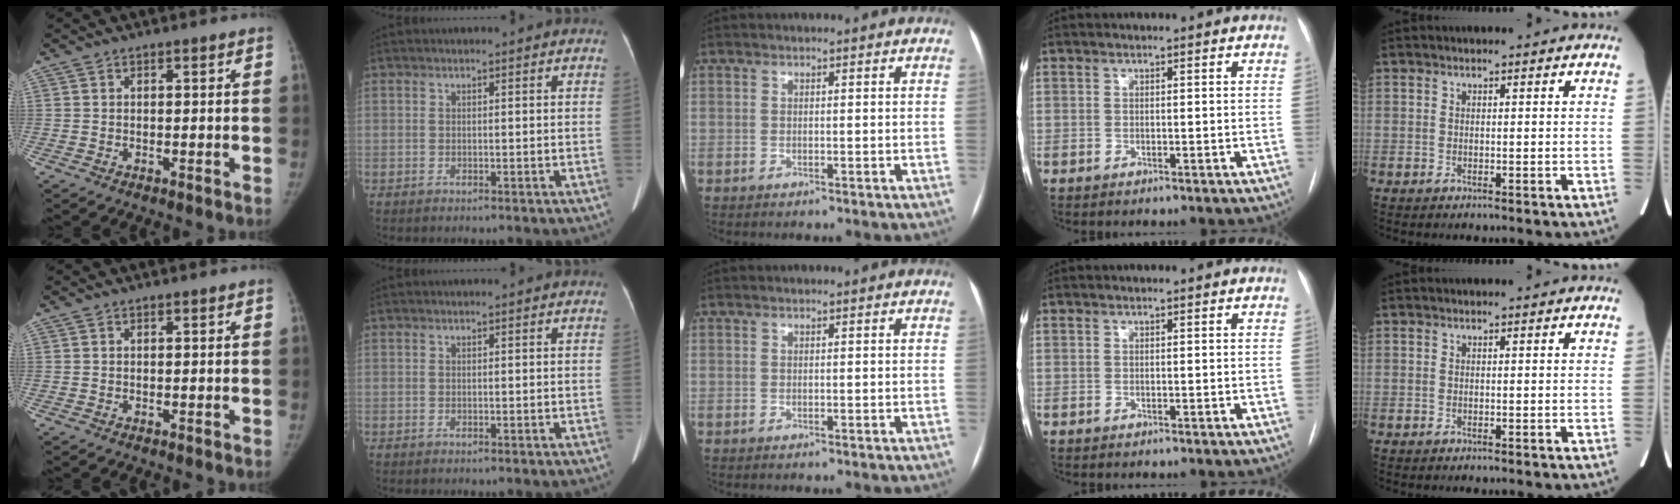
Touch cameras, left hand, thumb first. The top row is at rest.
{}